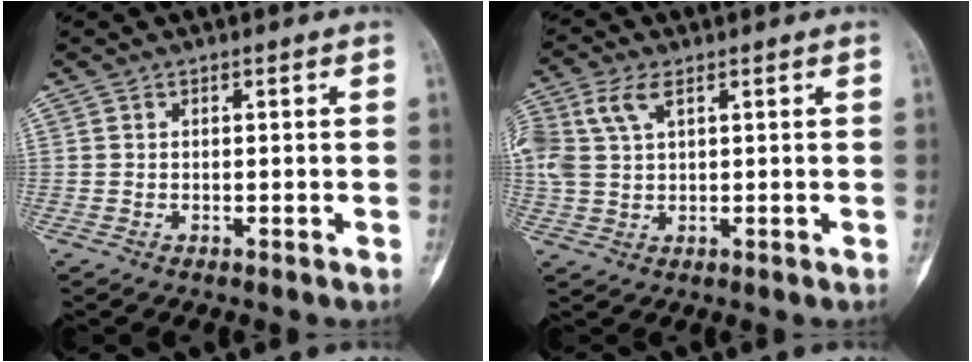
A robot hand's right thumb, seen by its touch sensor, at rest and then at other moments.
{"total": 8.1, "force": [3.3, 4.4, 5.8], "torque": [-0.151, 0.010, 0.069]}